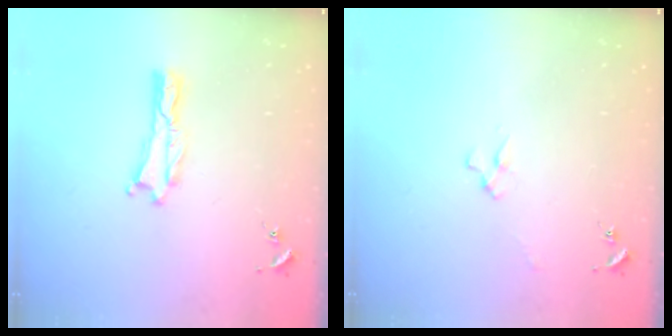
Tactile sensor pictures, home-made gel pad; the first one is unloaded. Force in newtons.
{"total": 2.4, "press": 2.4, "slide": 0.3}